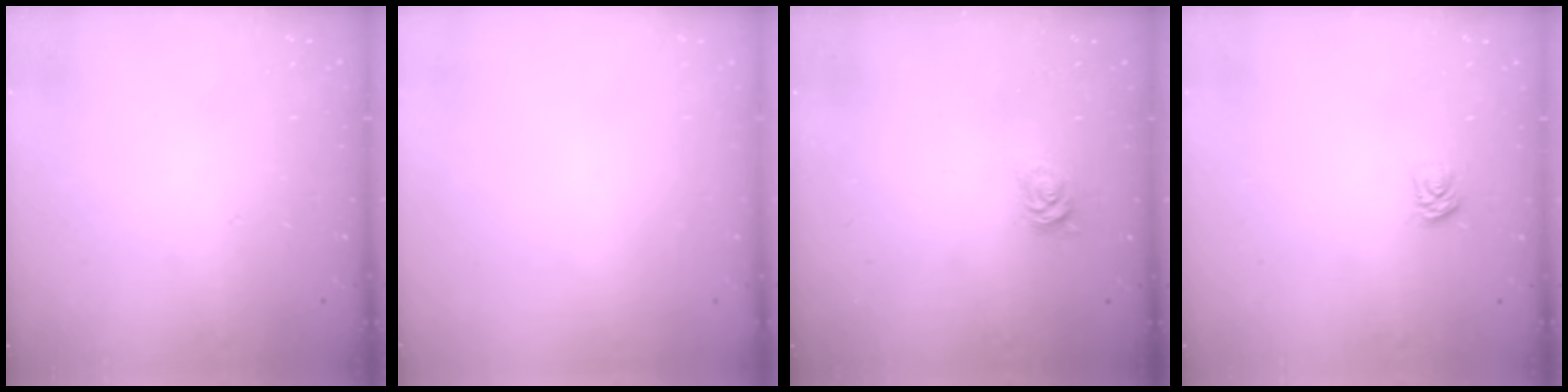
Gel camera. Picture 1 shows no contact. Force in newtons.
{"total": 0.0}
{"total": 2.5, "press": 2.5, "slide": 0.4}
{"total": 3.5, "press": 3.5, "slide": 0.4}